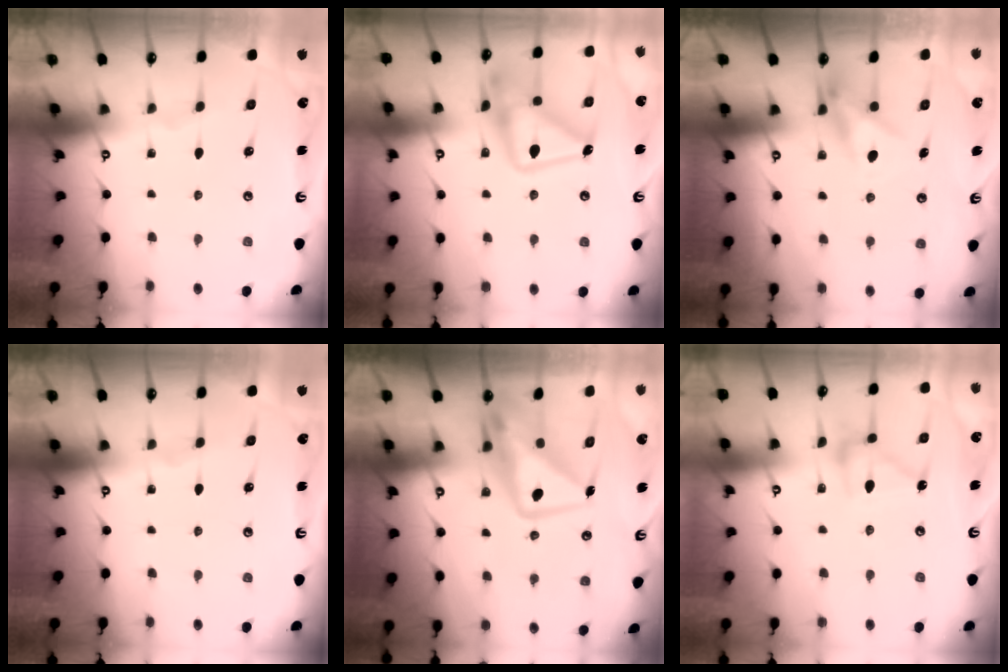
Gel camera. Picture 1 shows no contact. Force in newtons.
{"total": 17.6, "press": 17.5, "slide": 1.2}
{"total": 9.5, "press": 9.5, "slide": 0.8}
{"total": 0.0}
{"total": 11.8, "press": 11.7, "slide": 0.9}
{"total": 13.0, "press": 12.9, "slide": 0.7}